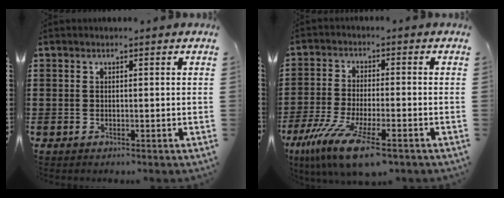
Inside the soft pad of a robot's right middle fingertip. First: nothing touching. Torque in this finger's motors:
{"motor_torque": [2.14, 0.00, 1.03, 0.20]}